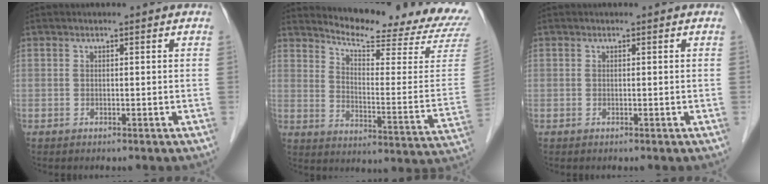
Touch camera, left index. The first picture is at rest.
{"total": 20.5, "force": [19.7, 0.5, 5.9], "torque": [-0.095, -0.123, 0.239]}
{"total": 0.0}